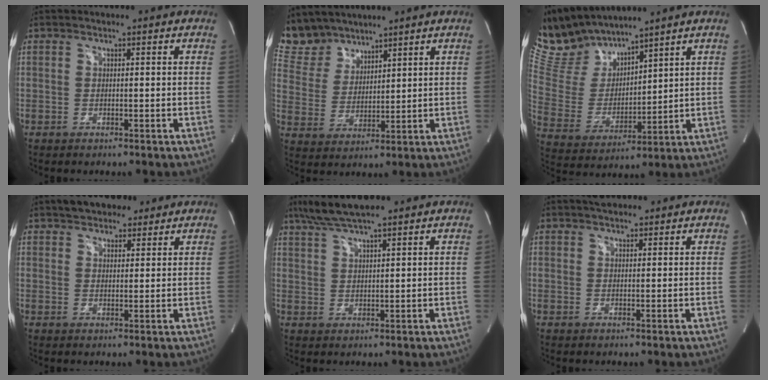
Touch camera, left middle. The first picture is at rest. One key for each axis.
{"total": 7.5, "fx": 6.9, "fy": 2.8, "fz": 0.4, "tx": -0.020, "ty": 0.010, "tz": 0.155}
{"total": 11.6, "fx": 11.0, "fy": 2.5, "fz": 2.8, "tx": -0.078, "ty": 0.010, "tz": 0.235}
{"total": 7.6, "fx": 5.9, "fy": 3.2, "fz": 3.5, "tx": -0.051, "ty": 0.019, "tz": 0.099}
{"total": 8.1, "fx": 6.4, "fy": 0.7, "fz": 4.9, "tx": -0.093, "ty": 0.025, "tz": 0.113}
{"total": 4.2, "fx": 3.5, "fy": 1.5, "fz": 1.7, "tx": -0.031, "ty": 0.028, "tz": 0.059}